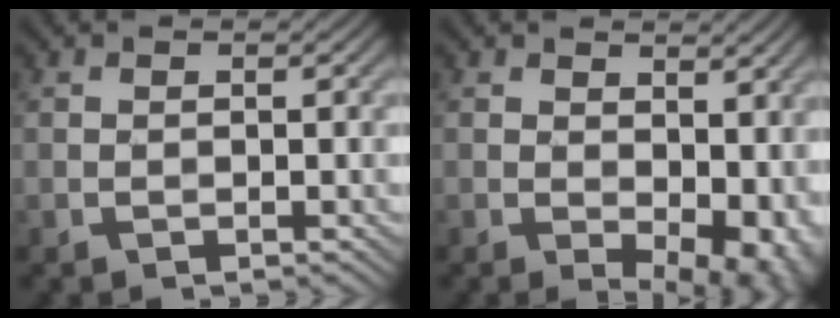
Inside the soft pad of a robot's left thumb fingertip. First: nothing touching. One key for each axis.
{"total": 8.9, "fx": -0.1, "fy": 5.1, "fz": 7.3, "tx": -0.086, "ty": -0.013, "tz": 0.016}